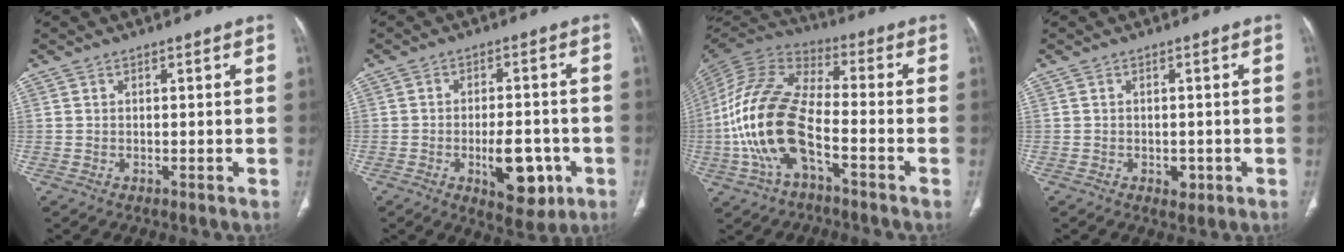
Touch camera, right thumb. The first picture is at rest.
{"total": 10.4, "force": [-3.5, 5.2, 8.3], "torque": [-0.098, 0.011, -0.040]}
{"total": 18.2, "force": [-5.3, 8.5, 15.2], "torque": [-0.318, 0.038, -0.102]}
{"total": 2.1, "force": [-0.7, 1.5, 1.3], "torque": [-0.010, 0.002, -0.005]}